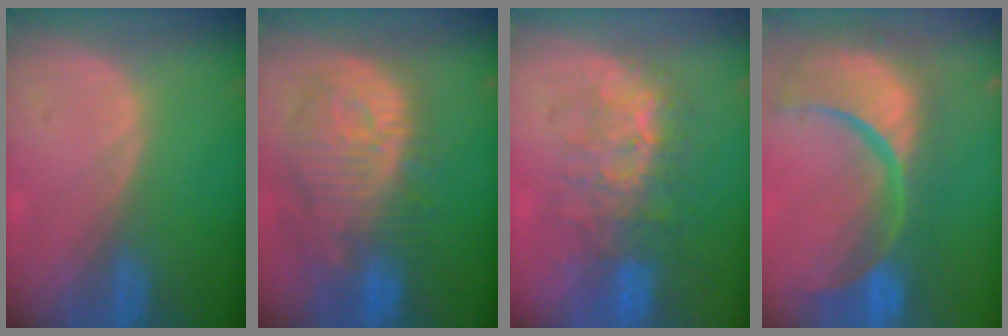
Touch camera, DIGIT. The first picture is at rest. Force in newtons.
{"total": 12.2, "press": 11.0, "slide": 5.2}
{"total": 9.3, "press": 8.5, "slide": 4.0}
{"total": 15.0, "press": 11.9, "slide": 9.2}